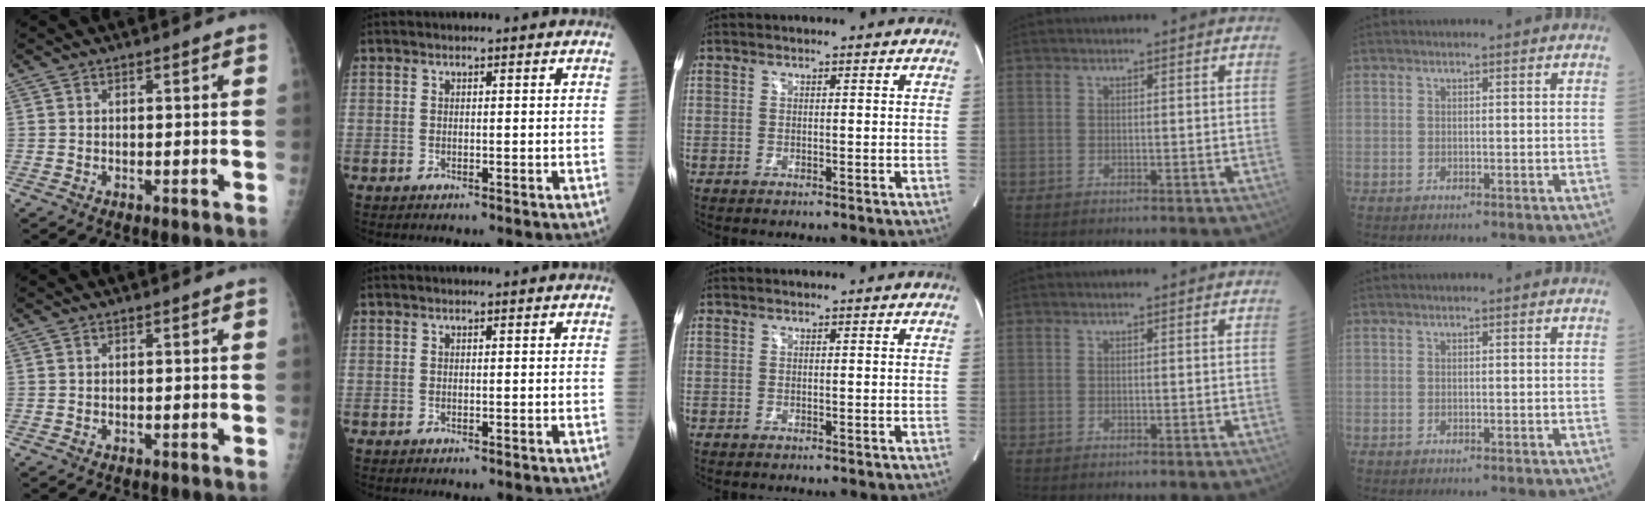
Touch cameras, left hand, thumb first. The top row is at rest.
{}